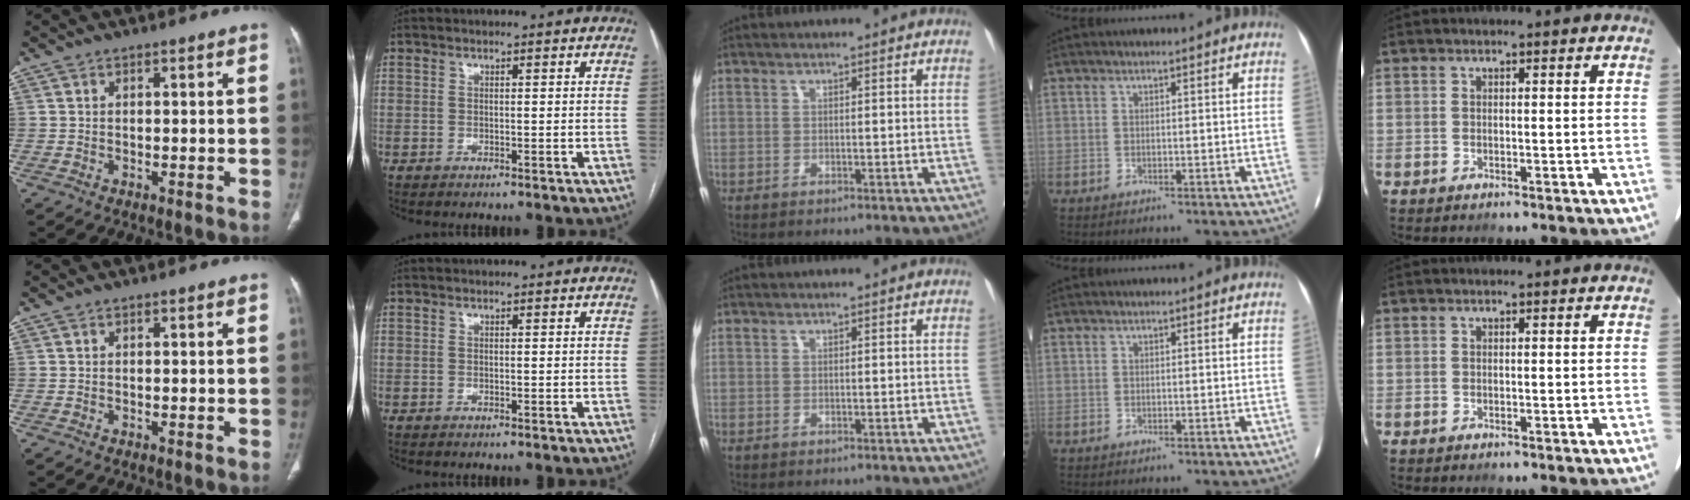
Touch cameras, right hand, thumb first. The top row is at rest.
{}